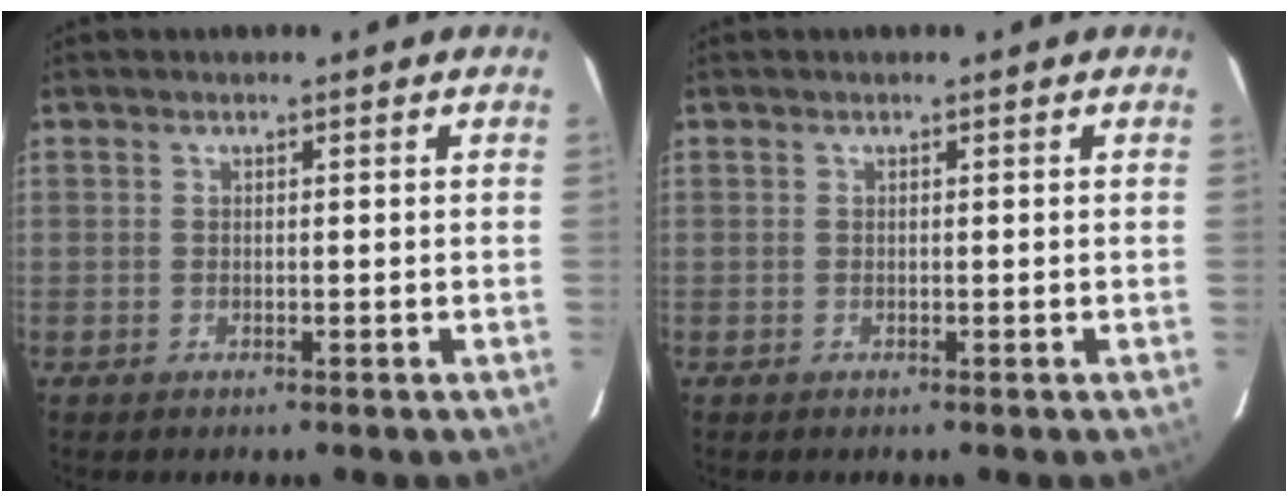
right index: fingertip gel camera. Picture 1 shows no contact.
{"total": 0.0}